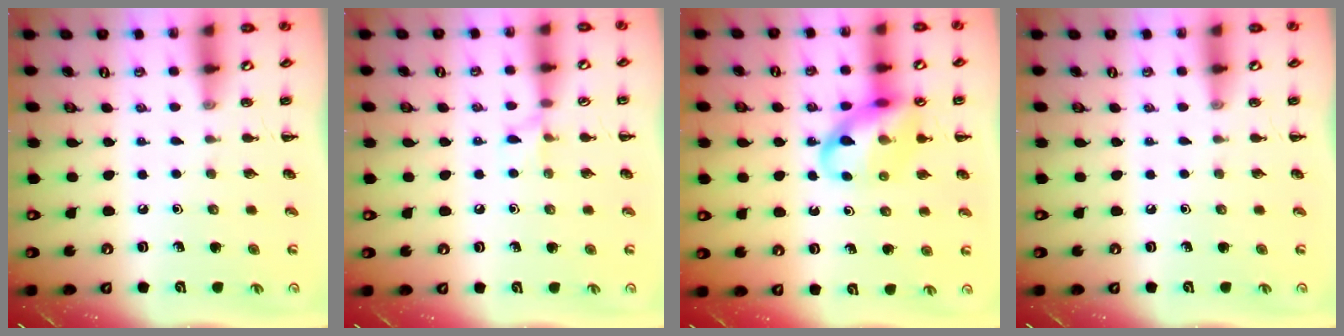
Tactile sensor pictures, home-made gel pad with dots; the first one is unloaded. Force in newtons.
{"total": 5.4, "press": 5.1, "slide": 1.8}
{"total": 14.7, "press": 14.5, "slide": 2.5}
{"total": 0.0}